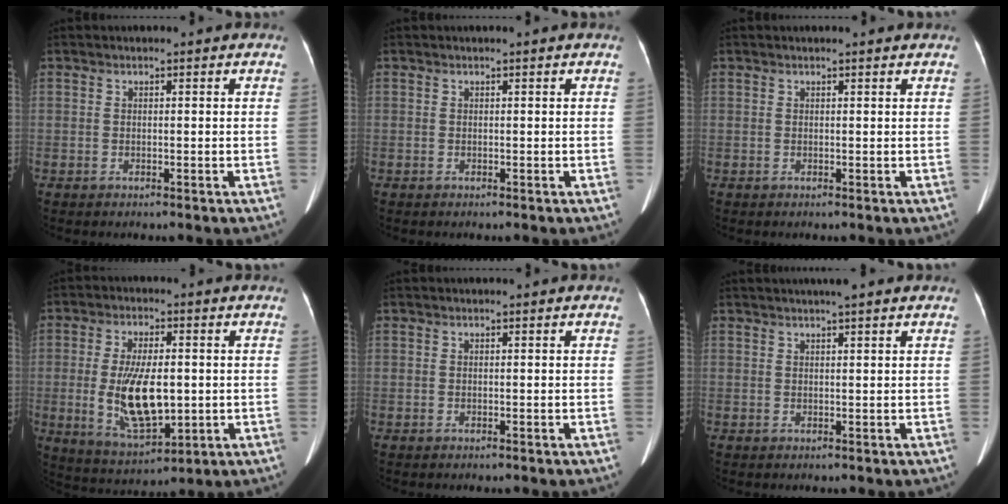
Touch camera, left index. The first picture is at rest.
{"total": 0.0}
{"total": 1.7, "force": [1.6, 0.2, 0.6], "torque": [-0.014, 0.007, 0.014]}
{"total": 11.3, "force": [-0.9, 4.3, 10.4], "torque": [-0.208, -0.013, -0.005]}
{"total": 0.0}
{"total": 3.8, "force": [3.1, 0.1, 2.3], "torque": [-0.032, 0.021, 0.043]}